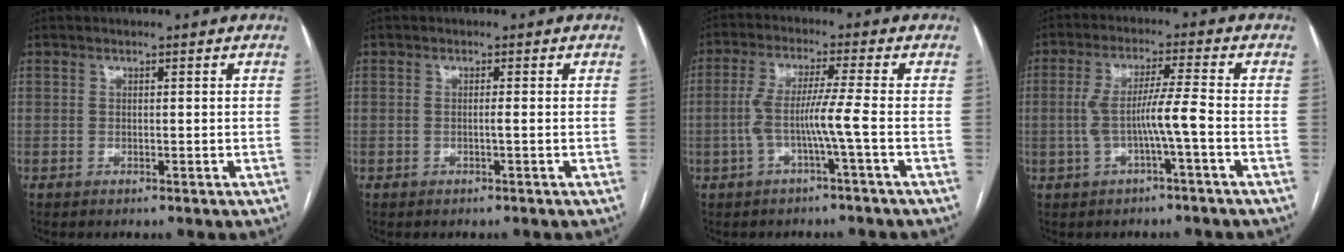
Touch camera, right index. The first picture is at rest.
{"total": 0.7, "force": [-0.2, -0.2, 0.6], "torque": [-0.009, 0.001, -0.004]}
{"total": 6.3, "force": [-1.7, -1.0, 6.0], "torque": [-0.122, 0.013, -0.030]}
{"total": 6.5, "force": [-1.6, -0.3, 6.3], "torque": [-0.127, 0.017, -0.025]}